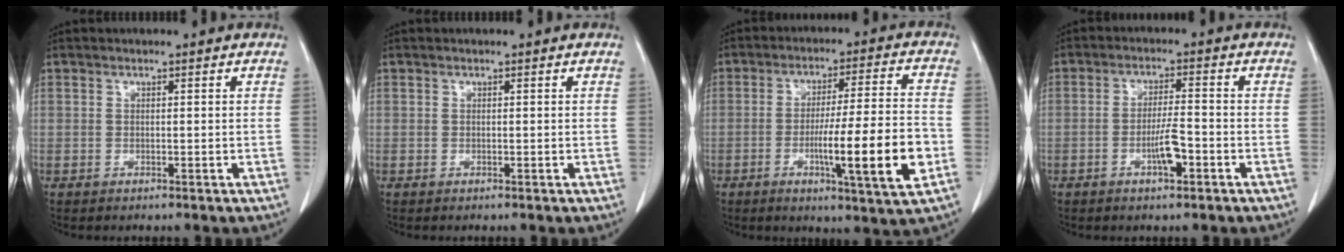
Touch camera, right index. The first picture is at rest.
{"total": 0.0}
{"total": 14.2, "force": [-4.1, 0.1, 13.6], "torque": [-0.217, -0.010, -0.066]}
{"total": 4.6, "force": [-2.0, 0.7, 4.1], "torque": [-0.076, 0.000, -0.036]}